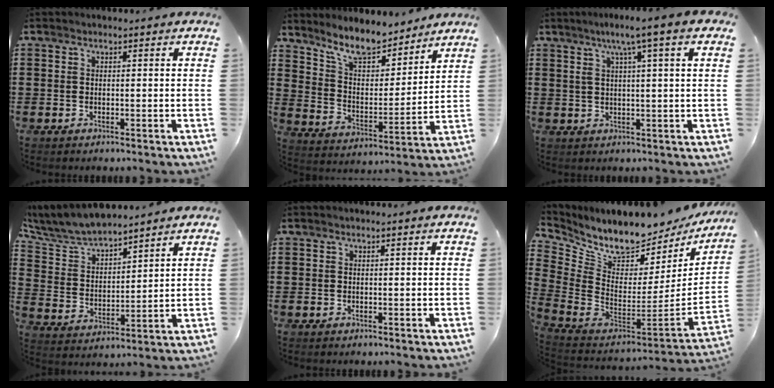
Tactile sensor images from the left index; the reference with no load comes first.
{"total": 8.7, "force": [7.8, 2.2, 3.2], "torque": [-0.087, -0.043, 0.140]}
{"total": 4.6, "force": [1.8, -0.6, 4.2], "torque": [-0.087, -0.003, 0.024]}
{"total": 6.8, "force": [6.3, 1.6, 1.8], "torque": [-0.070, -0.032, 0.110]}
{"total": 0.0}
{"total": 7.6, "force": [6.8, 2.0, 2.7], "torque": [-0.087, -0.075, 0.117]}